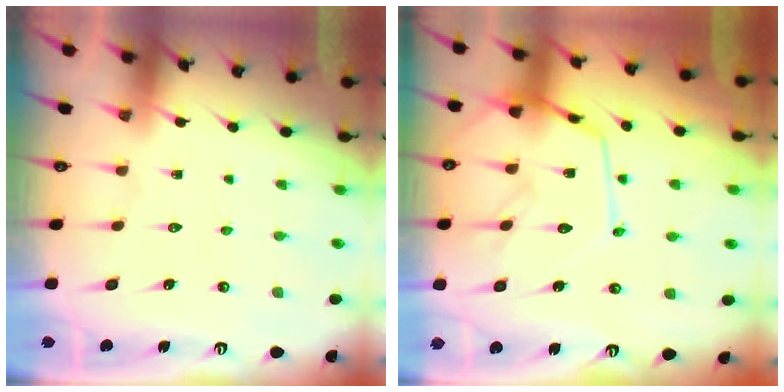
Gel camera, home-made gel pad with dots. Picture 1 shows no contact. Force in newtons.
{"total": 14.3, "press": 14.3, "slide": 1.1}